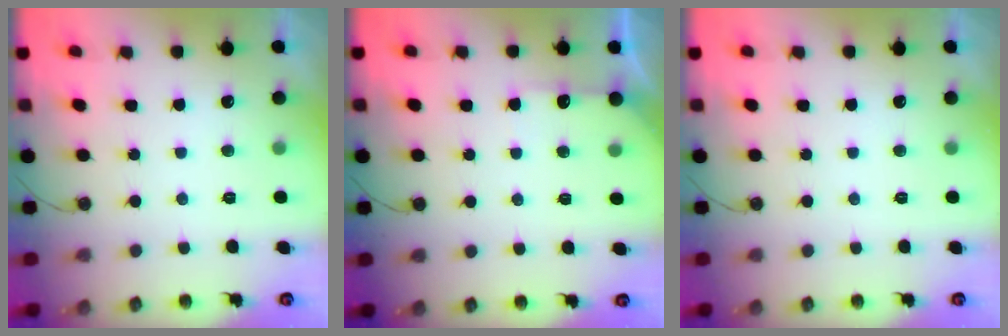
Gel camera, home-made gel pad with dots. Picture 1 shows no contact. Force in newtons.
{"total": 5.3, "press": 5.2, "slide": 0.6}
{"total": 0.0}